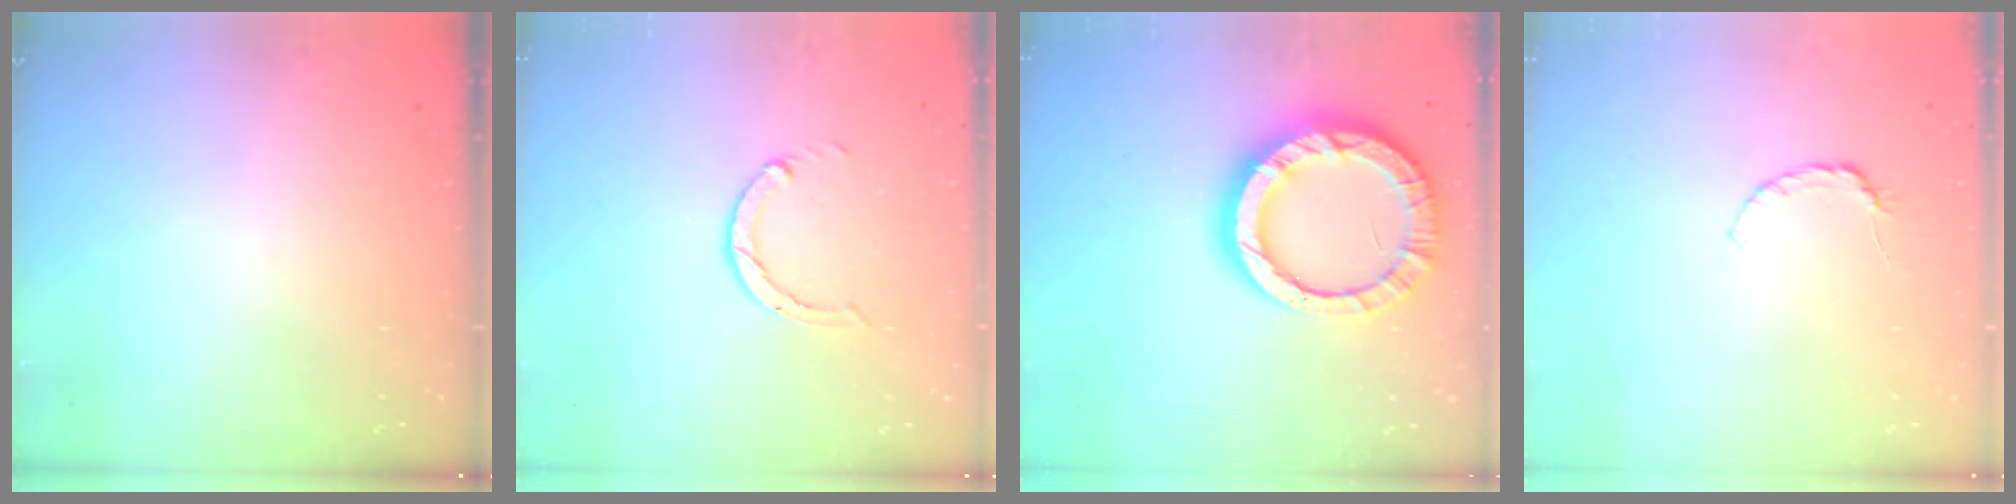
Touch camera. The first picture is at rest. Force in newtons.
{"total": 3.1, "press": 3.0, "slide": 0.4}
{"total": 17.2, "press": 17.1, "slide": 1.9}
{"total": 4.0, "press": 4.0, "slide": 0.5}